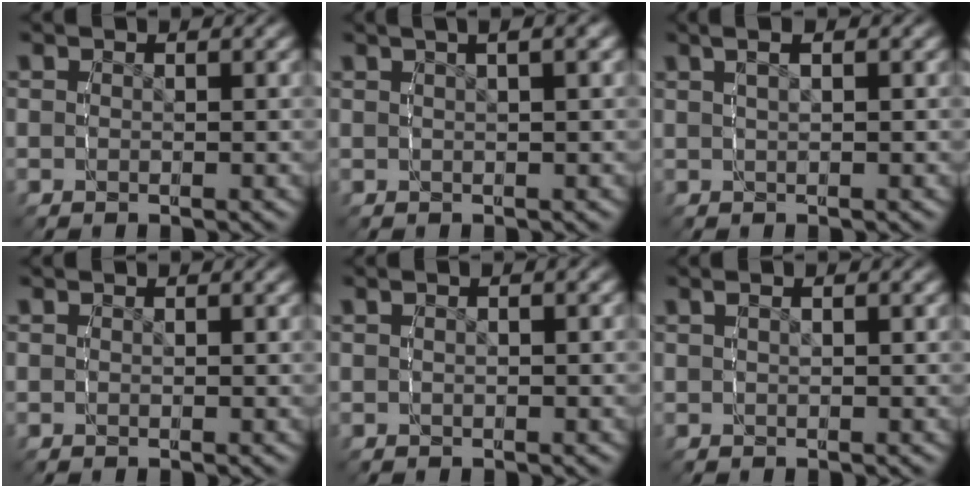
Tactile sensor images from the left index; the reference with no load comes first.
{"total": 3.9, "force": [2.2, 0.7, 3.1], "torque": [-0.034, 0.022, 0.031]}
{"total": 3.0, "force": [1.5, 1.0, 2.4], "torque": [-0.022, 0.019, 0.021]}
{"total": 0.0}
{"total": 0.9, "force": [0.0, 0.0, 0.9], "torque": [-0.012, 0.002, 0.003]}
{"total": 1.2, "force": [0.5, 0.1, 1.0], "torque": [-0.007, 0.007, 0.011]}